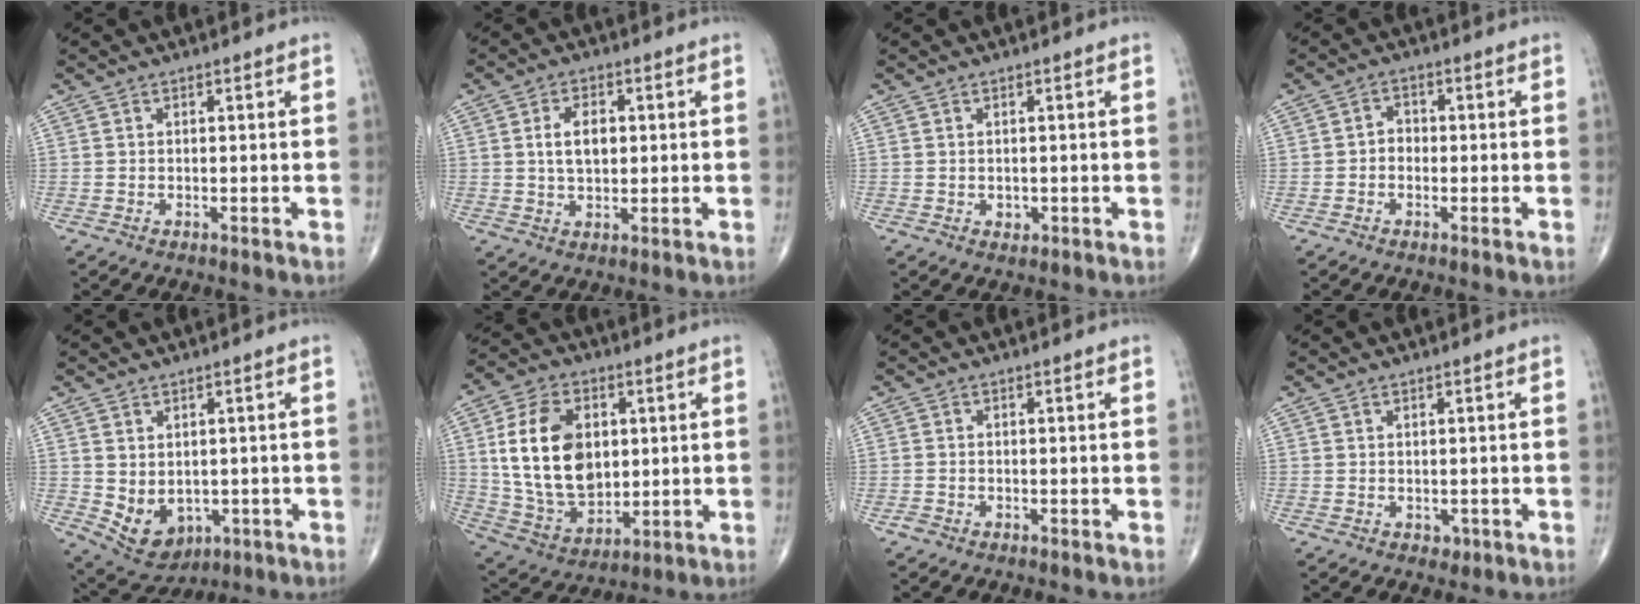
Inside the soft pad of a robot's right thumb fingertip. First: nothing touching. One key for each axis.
{"total": 6.2, "fx": 1.0, "fy": 3.8, "fz": 4.8, "tx": -0.075, "ty": 0.001, "tz": 0.018}
{"total": 1.2, "fx": -0.2, "fy": 1.0, "fz": 0.7, "tx": -0.008, "ty": -0.001, "tz": 0.001}
{"total": 2.6, "fx": -0.4, "fy": 2.2, "fz": 1.4, "tx": -0.007, "ty": 0.013, "tz": -0.014}
{"total": 8.3, "fx": -1.2, "fy": 6.2, "fz": 5.4, "tx": -0.069, "ty": -0.008, "tz": 0.006}
{"total": 18.9, "fx": 3.1, "fy": 12.6, "fz": 13.6, "tx": -0.220, "ty": -0.012, "tz": 0.071}
{"total": 0.9, "fx": -0.6, "fy": 0.7, "fz": 0.2, "tx": -0.005, "ty": 0.001, "tz": -0.014}
{"total": 1.2, "fx": 0.1, "fy": 1.0, "fz": 0.6, "tx": -0.008, "ty": -0.001, "tz": 0.006}